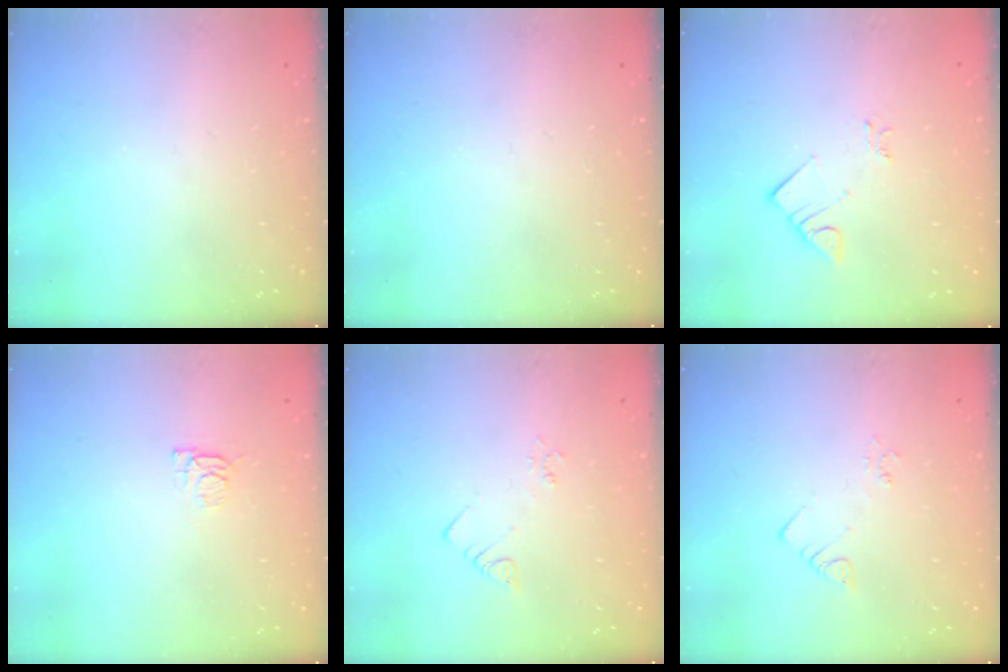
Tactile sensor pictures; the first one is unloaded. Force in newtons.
{"total": 0.0}
{"total": 3.3, "press": 3.3, "slide": 0.1}
{"total": 4.9, "press": 4.8, "slide": 0.6}
{"total": 2.4, "press": 2.4, "slide": 0.4}
{"total": 2.4, "press": 2.4, "slide": 0.4}